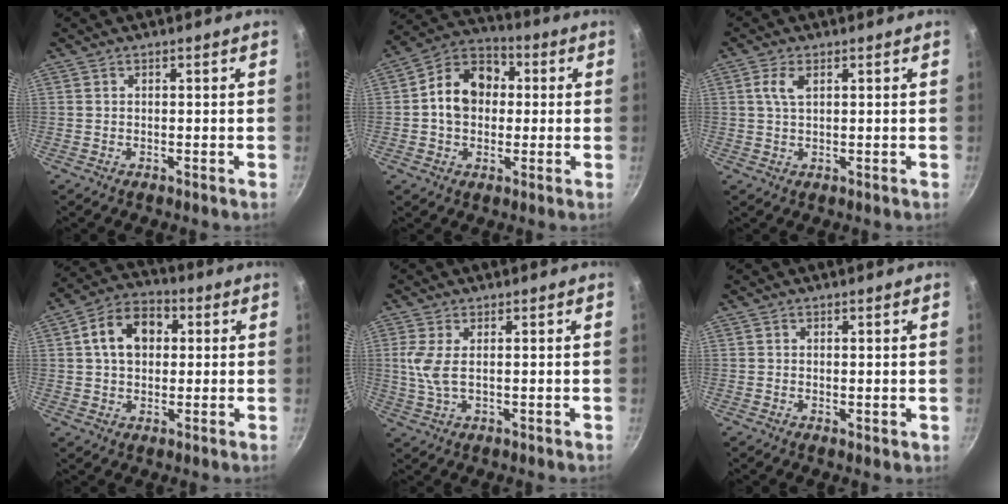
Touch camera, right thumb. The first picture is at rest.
{"total": 12.1, "force": [0.7, 9.5, 7.5], "torque": [-0.091, 0.027, -0.008]}
{"total": 3.5, "force": [1.2, 1.6, 2.8], "torque": [-0.058, 0.002, 0.024]}
{"total": 11.0, "force": [2.3, 8.0, 7.2], "torque": [-0.092, 0.018, 0.025]}
{"total": 5.0, "force": [1.0, 1.8, 4.5], "torque": [-0.106, 0.000, 0.023]}
{"total": 0.9, "force": [0.4, 0.4, 0.6], "torque": [-0.005, -0.010, 0.002]}